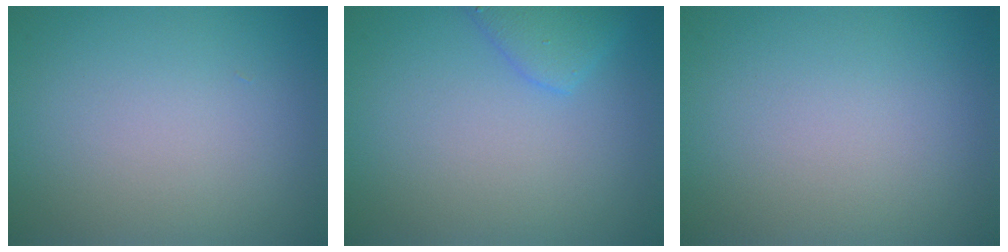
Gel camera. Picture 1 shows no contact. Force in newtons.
{"total": 2.6, "press": 2.6, "slide": 0.2}
{"total": 0.0}